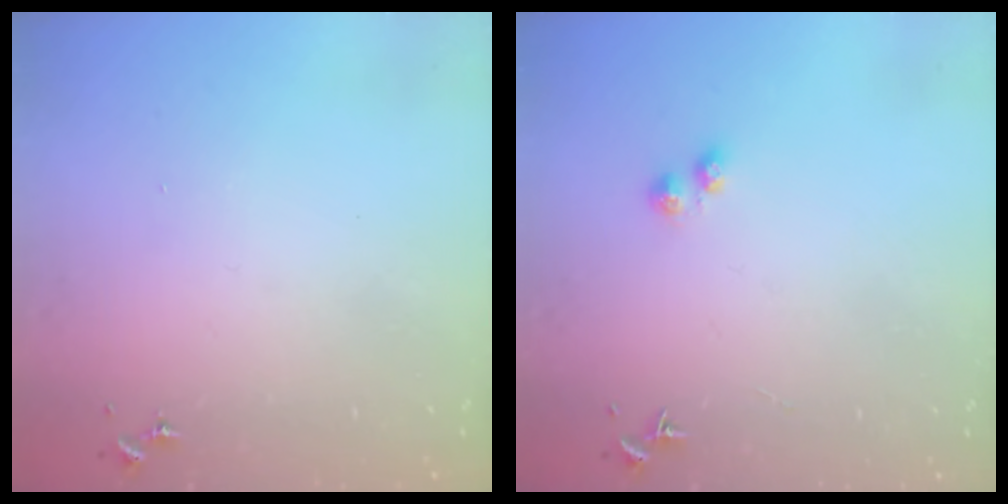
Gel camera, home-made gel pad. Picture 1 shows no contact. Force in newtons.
{"total": 3.6, "press": 3.6, "slide": 0.5}